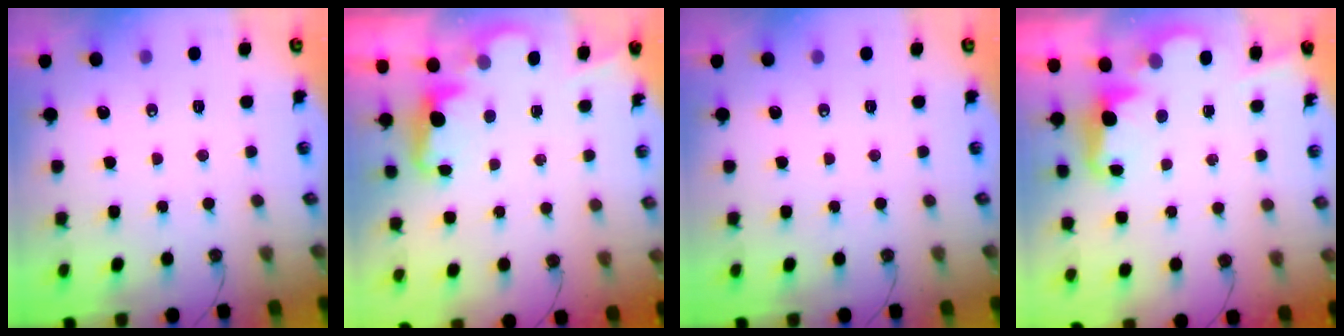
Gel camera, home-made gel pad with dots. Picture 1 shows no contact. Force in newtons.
{"total": 2.4, "press": 2.4, "slide": 0.5}
{"total": 0.0}
{"total": 2.4, "press": 2.4, "slide": 0.6}